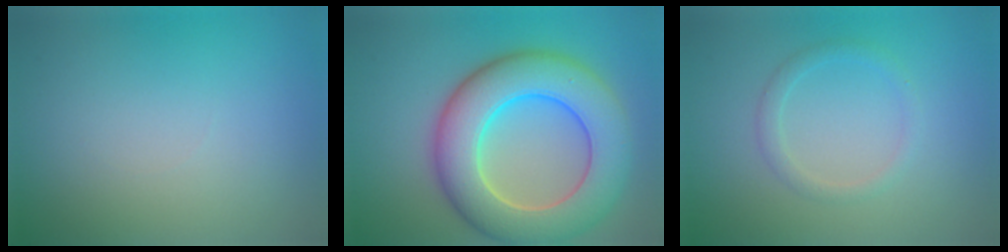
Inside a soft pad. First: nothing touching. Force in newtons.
{"total": 10.8, "press": 10.7, "slide": 0.8}
{"total": 1.6, "press": 1.6, "slide": 0.0}